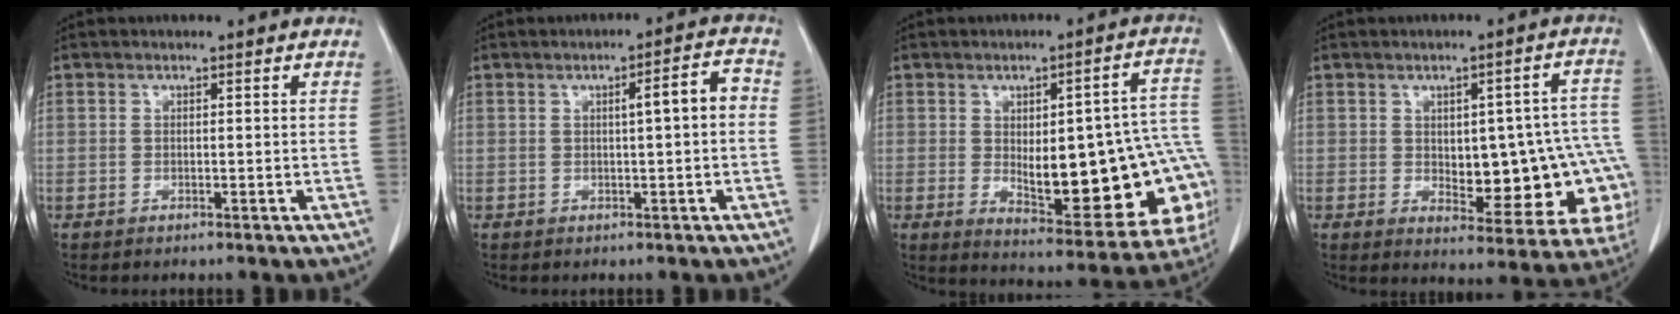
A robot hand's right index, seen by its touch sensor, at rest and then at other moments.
{"total": 4.3, "force": [0.2, 0.5, 4.3], "torque": [-0.061, 0.013, 0.002]}
{"total": 22.5, "force": [-2.9, 7.4, 21.0], "torque": [-0.194, 0.027, -0.008]}
{"total": 16.6, "force": [-2.3, 7.1, 14.9], "torque": [-0.133, 0.030, -0.006]}